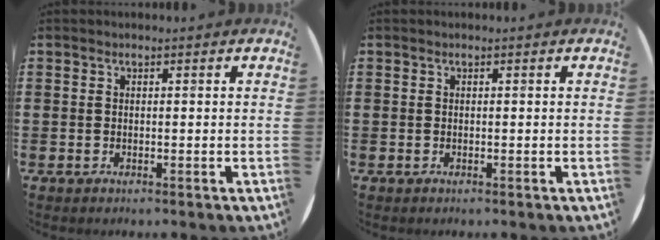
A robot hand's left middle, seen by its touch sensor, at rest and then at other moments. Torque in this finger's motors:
{"motor_torque": [0.17, -0.15, 0.00, -0.01]}